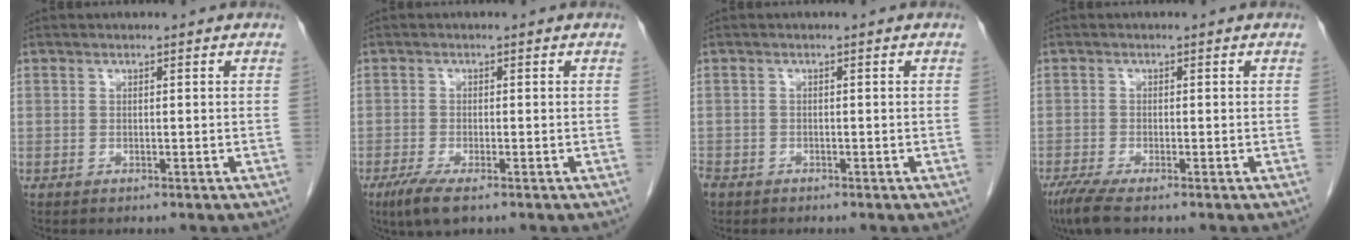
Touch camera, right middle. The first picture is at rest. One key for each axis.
{"total": 4.6, "fx": -2.9, "fy": 1.0, "fz": 3.4, "tx": -0.071, "ty": -0.012, "tz": -0.049}
{"total": 3.5, "fx": -2.5, "fy": 2.2, "fz": 1.1, "tx": -0.030, "ty": -0.004, "tz": -0.045}
{"total": 4.4, "fx": -3.1, "fy": 0.5, "fz": 3.0, "tx": -0.061, "ty": -0.013, "tz": -0.059}